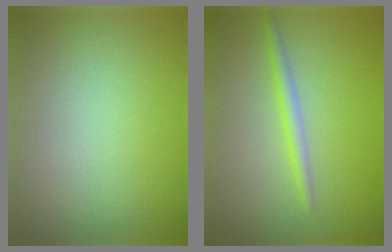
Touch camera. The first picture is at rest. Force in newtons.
{"total": 1.6, "press": 1.6, "slide": 0.0}